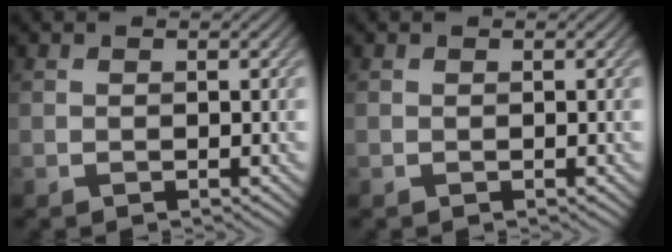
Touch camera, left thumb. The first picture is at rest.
{"total": 0.0}